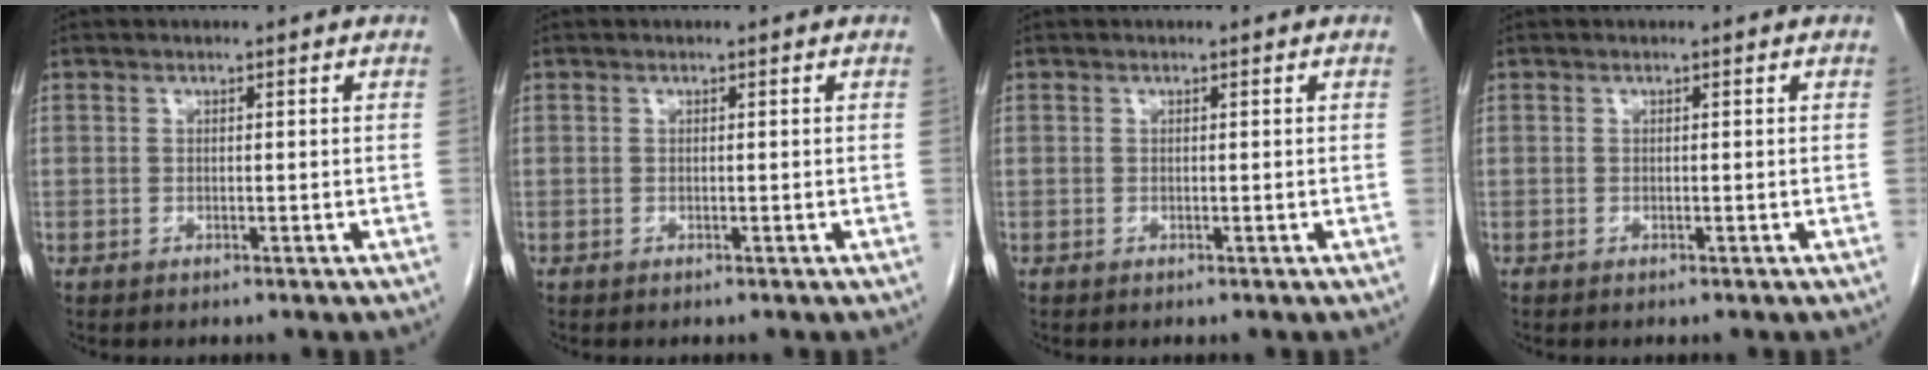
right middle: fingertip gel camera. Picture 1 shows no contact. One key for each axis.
{"total": 0.0}
{"total": 0.0}
{"total": 0.0}